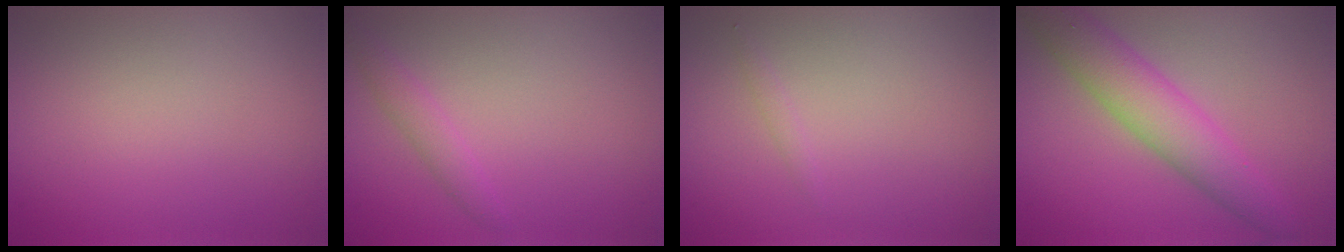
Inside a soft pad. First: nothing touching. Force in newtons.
{"total": 1.5, "press": 1.5, "slide": 0.0}
{"total": 0.5, "press": 0.5, "slide": 0.0}
{"total": 5.5, "press": 5.5, "slide": 0.4}